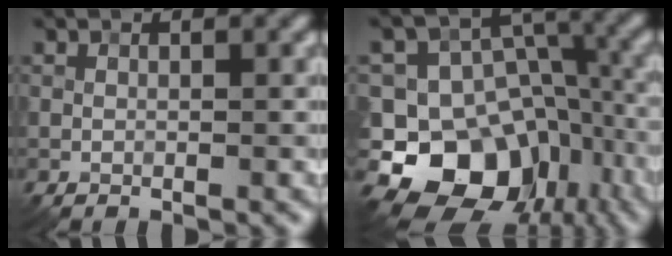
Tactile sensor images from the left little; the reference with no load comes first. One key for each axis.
{"total": 14.0, "fx": -6.9, "fy": 10.8, "fz": 5.8, "tx": -0.112, "ty": 0.017, "tz": -0.119}